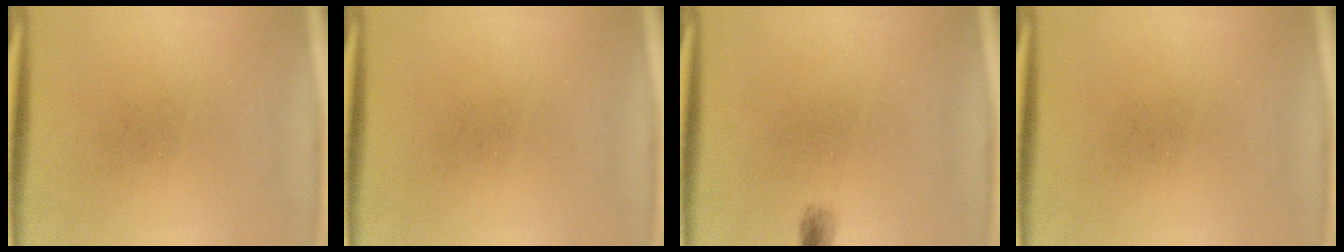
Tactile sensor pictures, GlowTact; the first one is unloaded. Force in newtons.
{"total": 0.0}
{"total": 1.4}
{"total": 0.0}